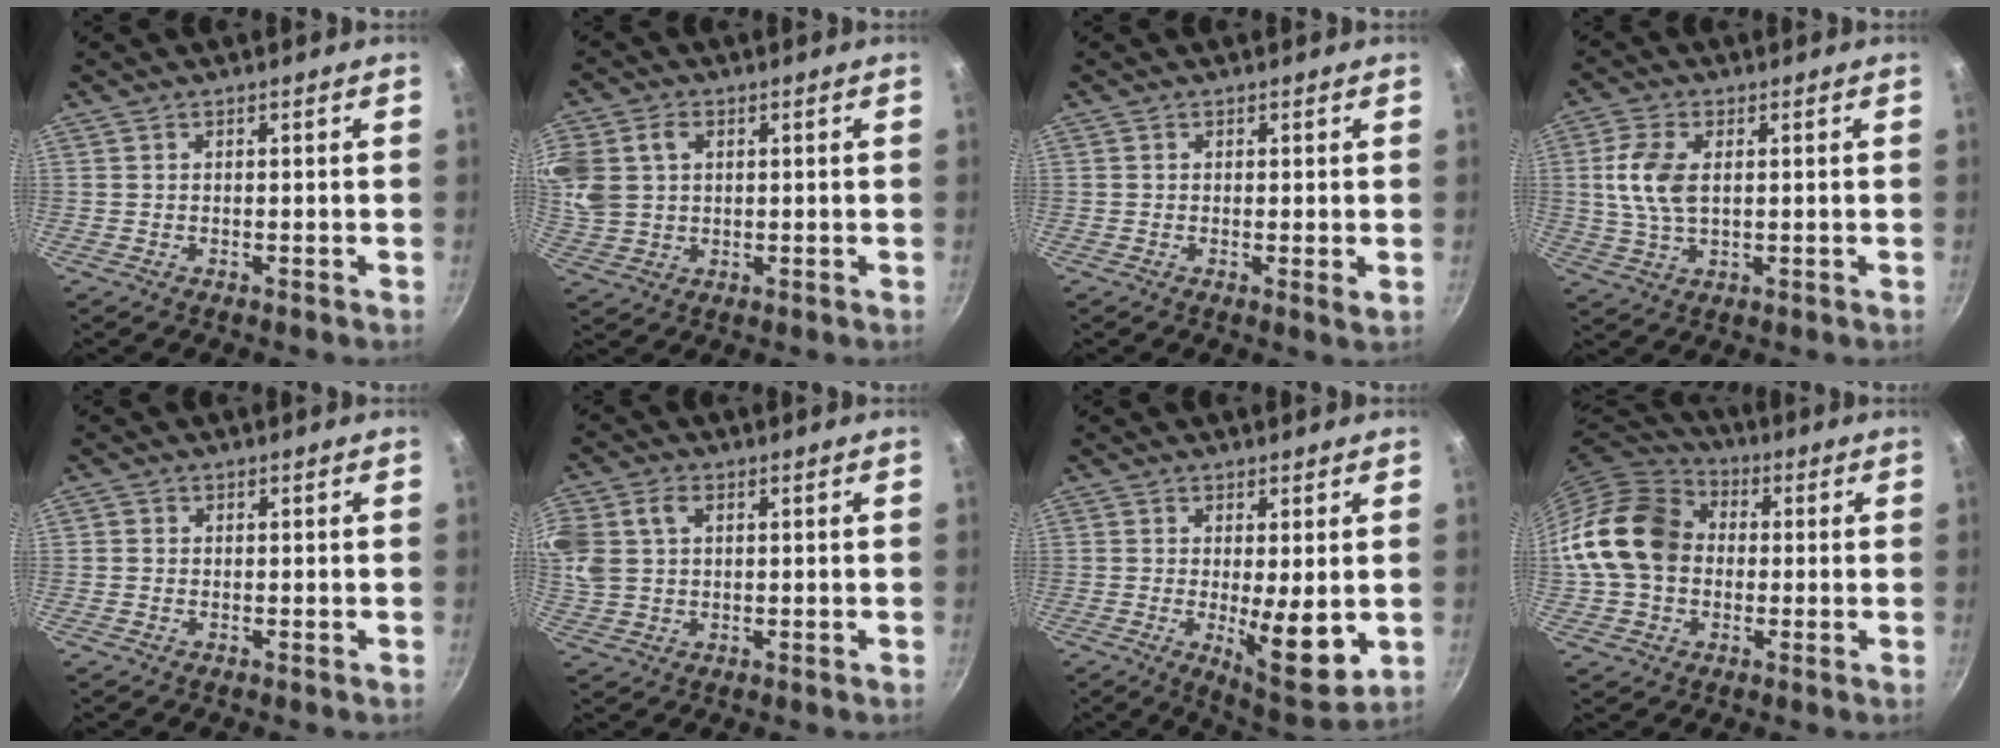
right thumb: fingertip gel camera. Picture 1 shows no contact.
{"total": 15.5, "force": [4.1, 12.2, 8.6], "torque": [-0.218, 0.031, 0.083]}
{"total": 1.4, "force": [0.2, 0.3, 1.4], "torque": [-0.022, -0.012, -0.003]}
{"total": 8.4, "force": [1.3, 4.9, 6.7], "torque": [-0.133, 0.003, 0.023]}
{"total": 1.1, "force": [0.0, 1.0, 0.3], "torque": [-0.002, 0.001, -0.004]}
{"total": 15.1, "force": [4.2, 11.6, 8.6], "torque": [-0.220, 0.038, 0.084]}
{"total": 10.2, "force": [-0.7, 3.2, 9.7], "torque": [-0.127, -0.026, 0.003]}
{"total": 16.7, "force": [0.7, 13.3, 10.1], "torque": [-0.169, 0.034, 0.002]}